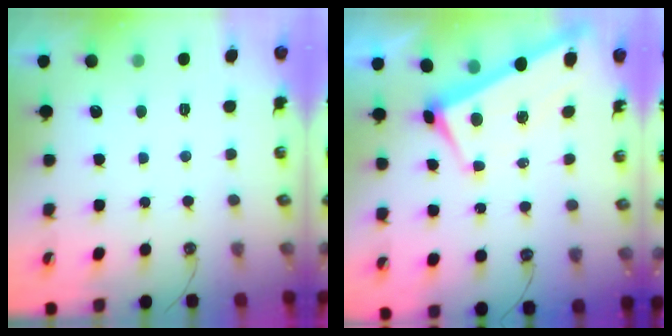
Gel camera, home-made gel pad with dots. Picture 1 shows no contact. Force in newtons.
{"total": 2.9, "press": 2.8, "slide": 0.9}